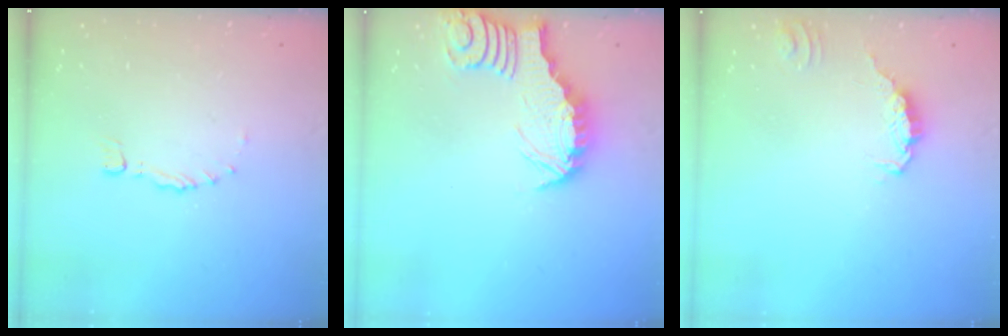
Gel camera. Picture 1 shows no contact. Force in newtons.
{"total": 2.6, "press": 2.6, "slide": 0.2}
{"total": 0.5, "press": 0.5, "slide": 0.2}